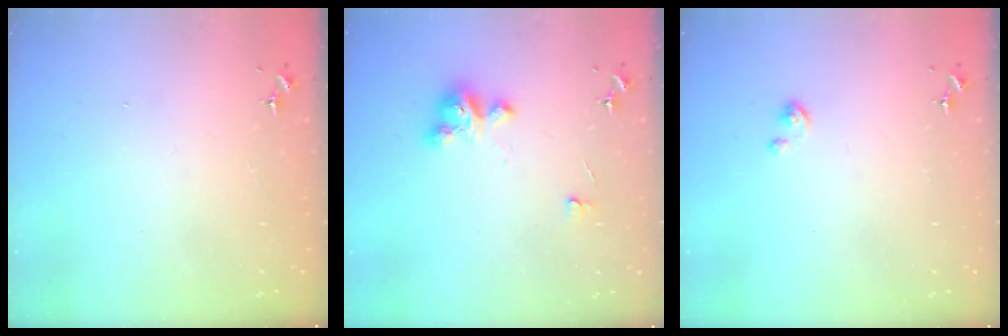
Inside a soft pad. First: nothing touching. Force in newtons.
{"total": 5.3, "press": 5.3, "slide": 0.3}
{"total": 2.2, "press": 2.2, "slide": 0.2}